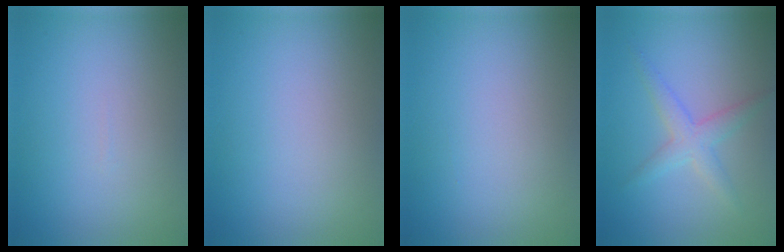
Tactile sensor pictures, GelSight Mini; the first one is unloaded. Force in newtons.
{"total": 0.0}
{"total": 0.0}
{"total": 2.5, "press": 2.5, "slide": 0.1}